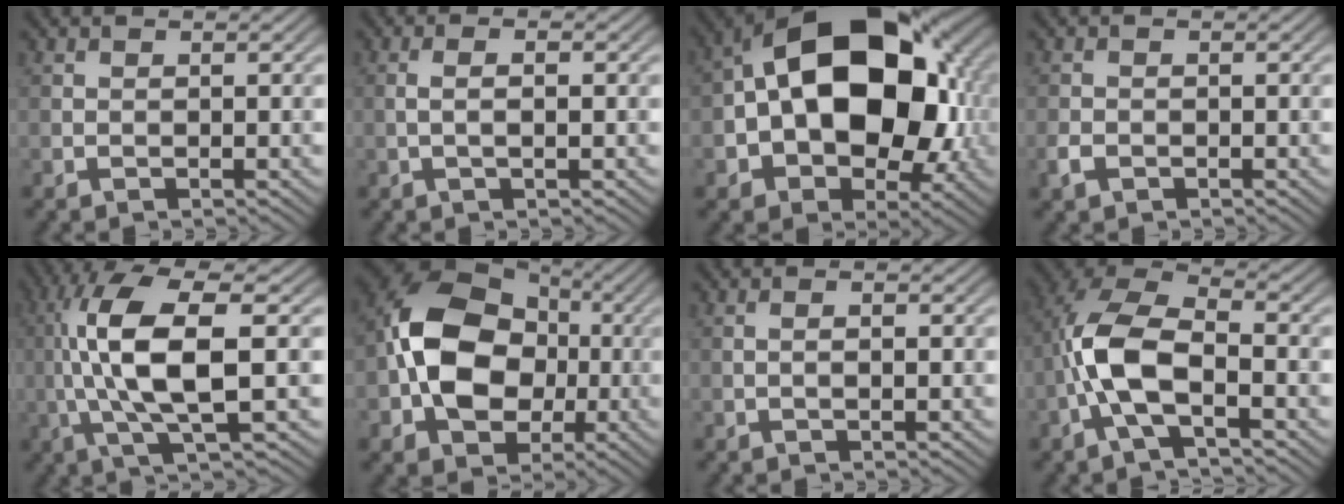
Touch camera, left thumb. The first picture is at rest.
{"total": 2.0, "force": [-0.2, 0.4, 2.0], "torque": [-0.036, 0.002, -0.005]}
{"total": 19.0, "force": [1.3, 12.5, 14.3], "torque": [-0.228, -0.001, 0.023]}
{"total": 1.8, "force": [-0.9, 1.2, 0.9], "torque": [-0.021, -0.003, -0.022]}
{"total": 12.0, "force": [0.5, 3.2, 11.5], "torque": [-0.236, 0.019, 0.006]}
{"total": 13.7, "force": [-1.0, 10.3, 8.9], "torque": [-0.179, 0.011, -0.032]}
{"total": 1.3, "force": [-0.1, 0.3, 1.2], "torque": [-0.013, -0.007, -0.003]}
{"total": 8.9, "force": [-2.3, 4.0, 7.6], "torque": [-0.173, 0.014, -0.054]}